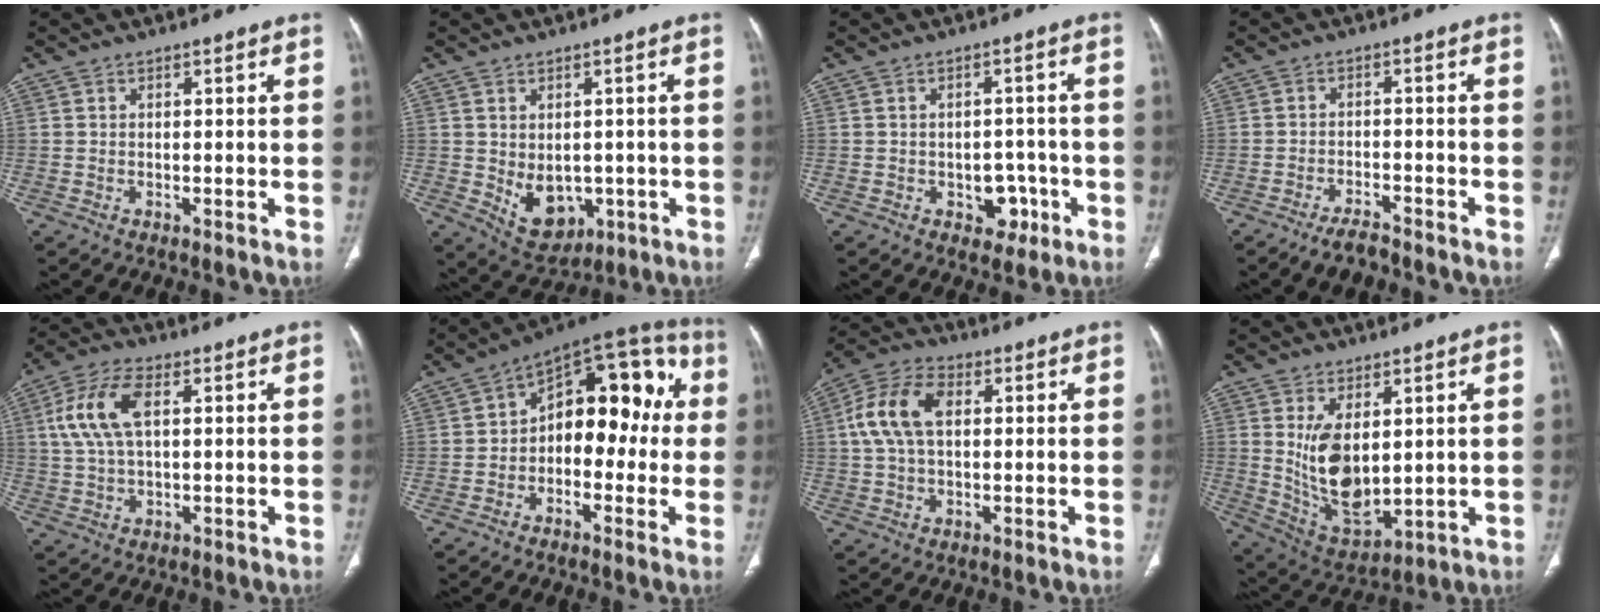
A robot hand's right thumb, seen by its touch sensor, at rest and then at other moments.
{"total": 8.3, "force": [-1.4, 6.0, 5.5], "torque": [-0.060, -0.005, 0.004]}
{"total": 5.3, "force": [-2.0, 4.0, 2.8], "torque": [-0.006, 0.020, -0.019]}
{"total": 4.2, "force": [-3.6, 1.2, 1.9], "torque": [-0.039, 0.015, -0.063]}
{"total": 10.3, "force": [2.6, 5.1, 8.5], "torque": [-0.186, 0.016, 0.049]}
{"total": 16.4, "force": [0.6, 10.0, 13.0], "torque": [-0.117, 0.054, -0.008]}
{"total": 10.8, "force": [2.1, 6.6, 8.4], "torque": [-0.173, 0.024, 0.036]}
{"total": 12.1, "force": [2.2, 6.4, 10.0], "torque": [-0.166, -0.025, 0.065]}